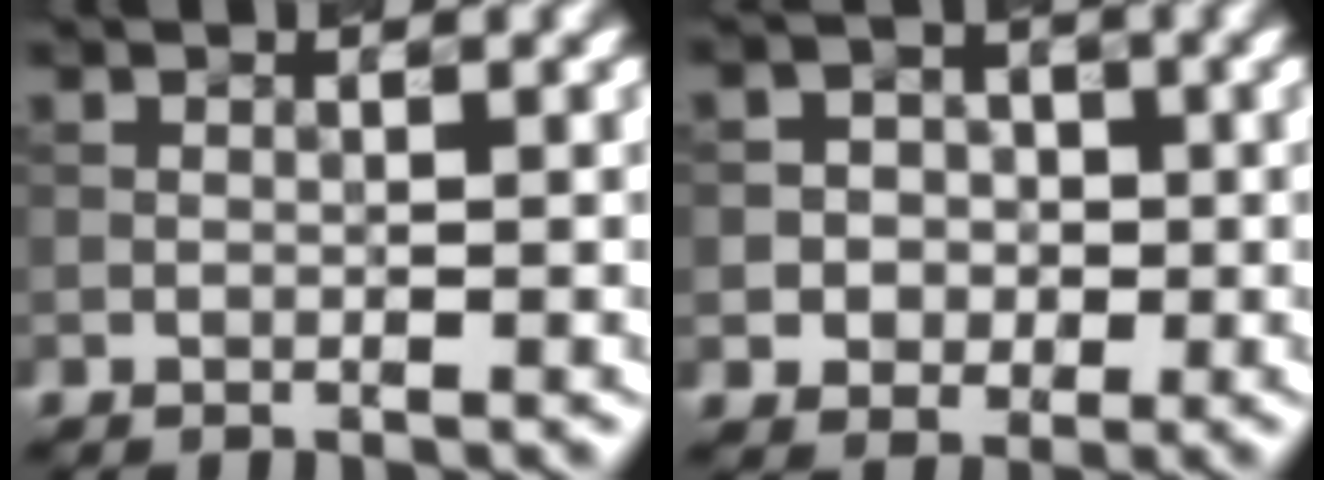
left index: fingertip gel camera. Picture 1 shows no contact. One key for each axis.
{"total": 3.5, "fx": -0.1, "fy": 3.3, "fz": 1.1, "tx": 0.004, "ty": 0.008, "tz": -0.018}